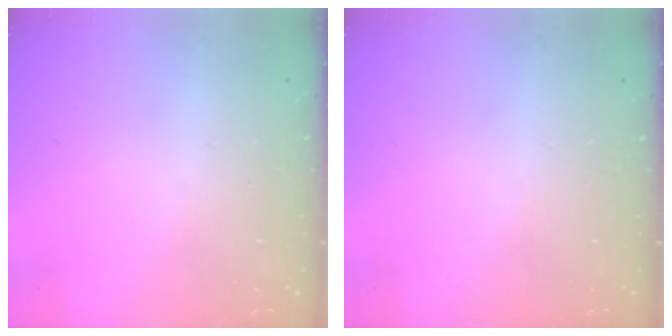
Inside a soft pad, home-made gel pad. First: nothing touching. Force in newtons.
{"total": 0.0}